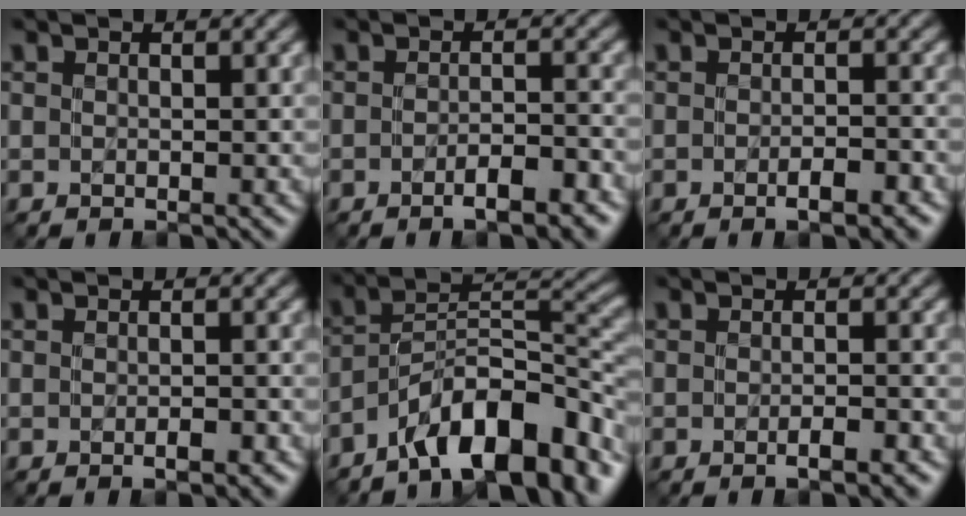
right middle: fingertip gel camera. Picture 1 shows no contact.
{"total": 3.5, "force": [-1.8, 1.0, 2.8], "torque": [-0.041, 0.002, -0.026]}
{"total": 2.5, "force": [-1.2, 0.7, 2.0], "torque": [-0.027, 0.005, -0.017]}
{"total": 1.4, "force": [-0.6, 0.3, 1.2], "torque": [-0.012, 0.005, -0.008]}
{"total": 11.7, "force": [-7.9, 4.1, 7.6], "torque": [-0.103, 0.020, -0.145]}
{"total": 2.0, "force": [-0.9, 0.5, 1.7], "torque": [-0.019, 0.007, -0.015]}